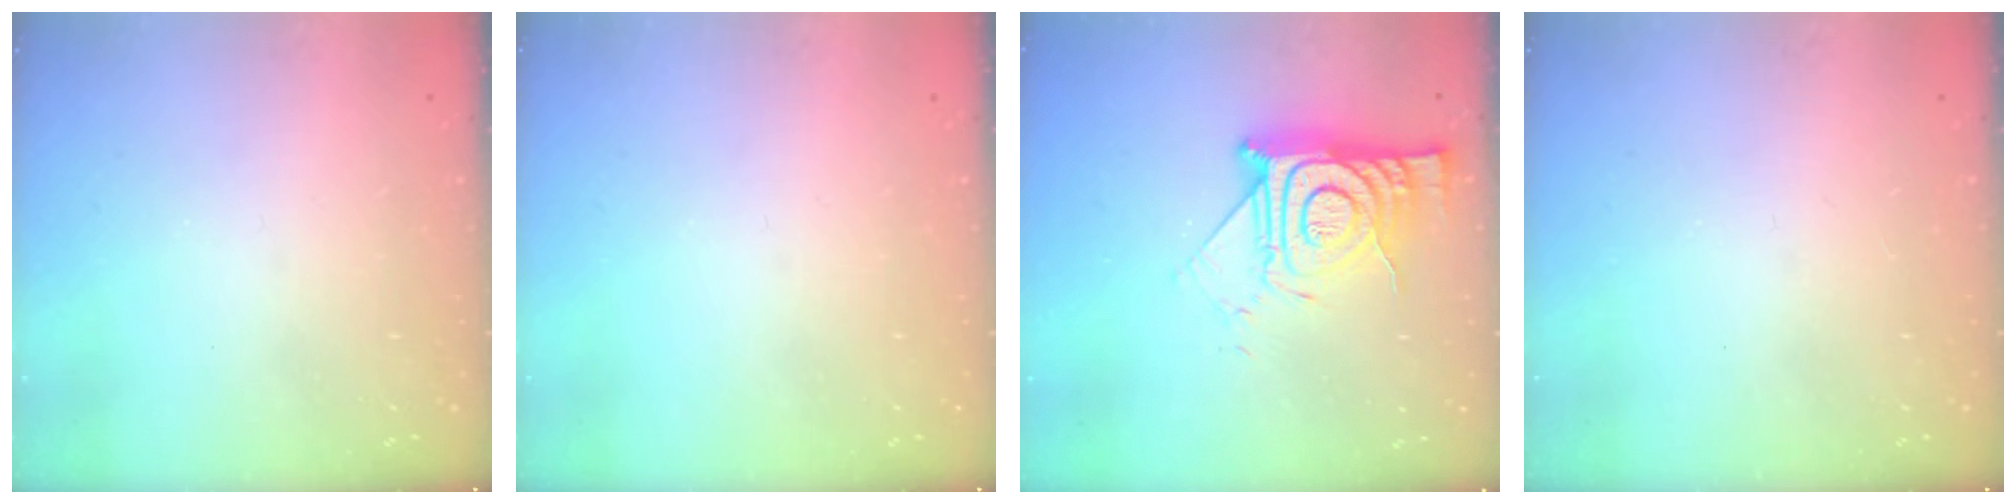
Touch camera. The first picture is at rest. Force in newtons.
{"total": 0.0}
{"total": 16.7, "press": 16.7, "slide": 1.2}
{"total": 3.6, "press": 3.6, "slide": 0.3}